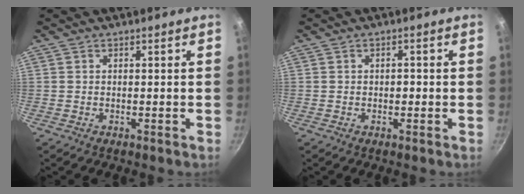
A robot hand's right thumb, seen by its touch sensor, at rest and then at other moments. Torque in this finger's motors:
{"motor_torque": [-0.25, -0.06, 0.05, 0.29, 0.06]}